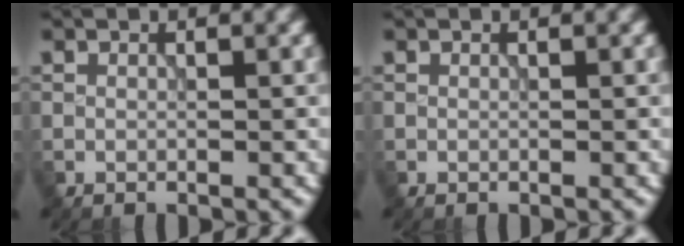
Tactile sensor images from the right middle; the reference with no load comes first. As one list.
[{"total": 0.0}]